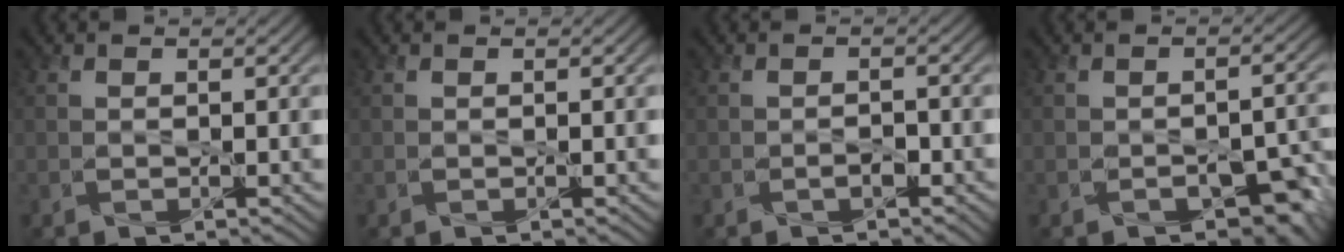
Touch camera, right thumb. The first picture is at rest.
{"total": 0.0}
{"total": 1.2, "force": [-0.7, 0.6, 0.7], "torque": [-0.013, 0.001, -0.013]}
{"total": 4.8, "force": [-2.5, 2.6, 3.1], "torque": [-0.040, -0.002, -0.026]}